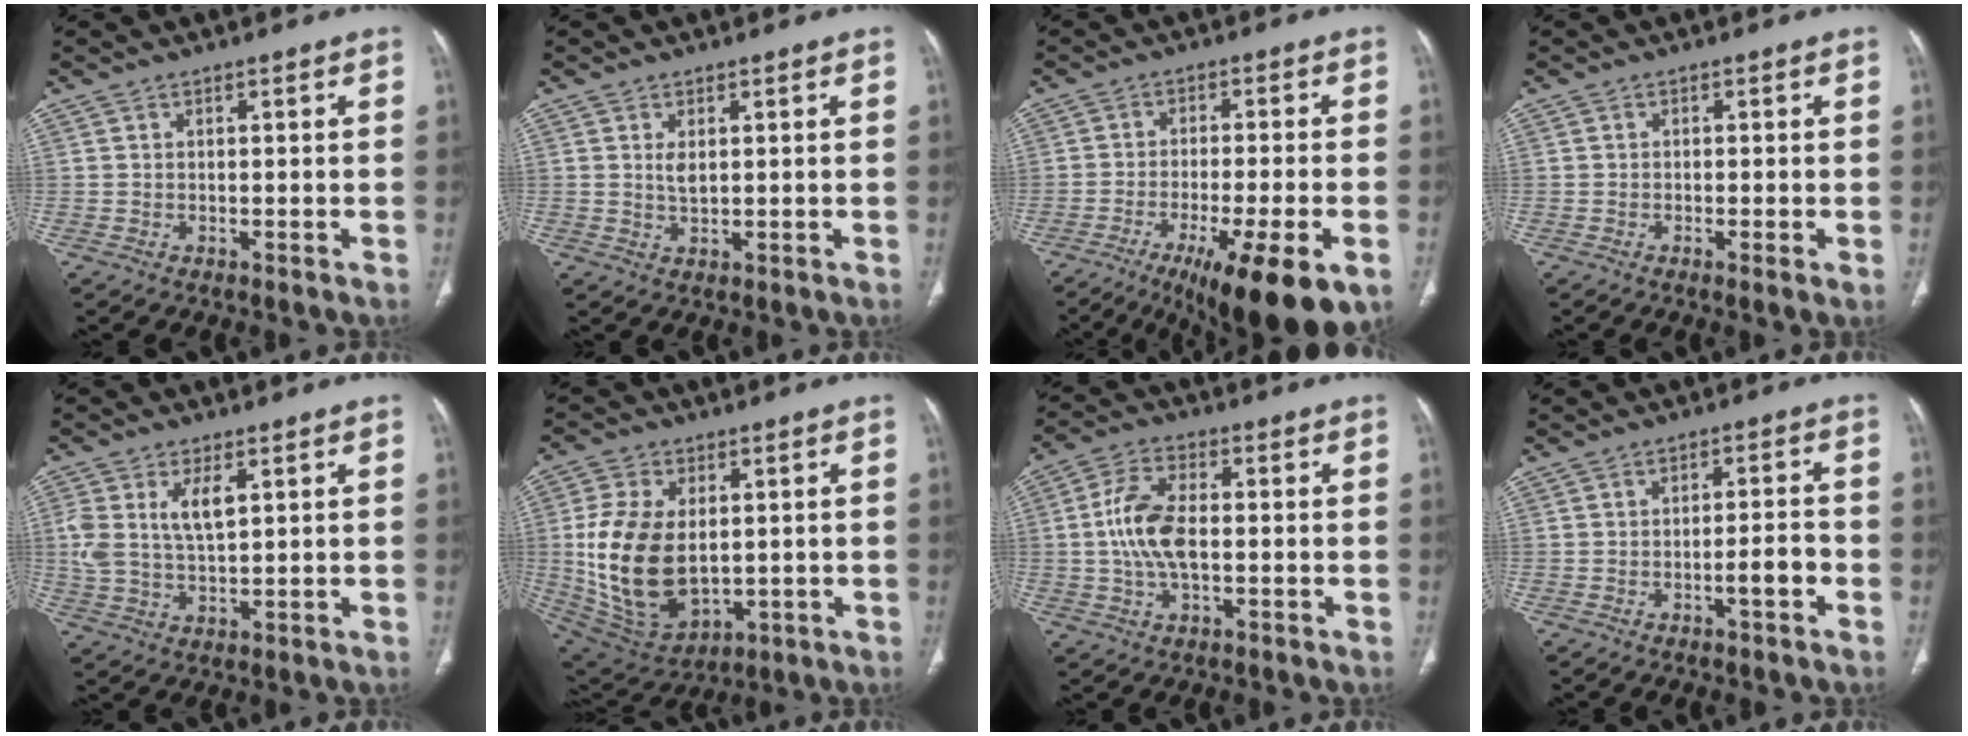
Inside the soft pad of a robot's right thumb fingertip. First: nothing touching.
{"total": 2.2, "force": [0.7, 1.0, 1.9], "torque": [-0.034, -0.007, 0.017]}
{"total": 16.5, "force": [-8.6, 3.3, 13.7], "torque": [-0.178, 0.005, -0.129]}
{"total": 1.7, "force": [-0.5, 0.2, 1.6], "torque": [-0.037, -0.006, -0.012]}
{"total": 7.8, "force": [2.5, 3.6, 6.4], "torque": [-0.137, -0.003, 0.056]}
{"total": 18.5, "force": [0.4, 11.5, 14.4], "torque": [-0.277, -0.013, 0.032]}
{"total": 9.8, "force": [-0.3, 4.8, 8.5], "torque": [-0.178, 0.013, -0.007]}
{"total": 4.2, "force": [-1.8, 1.0, 3.7], "torque": [-0.058, 0.018, -0.029]}